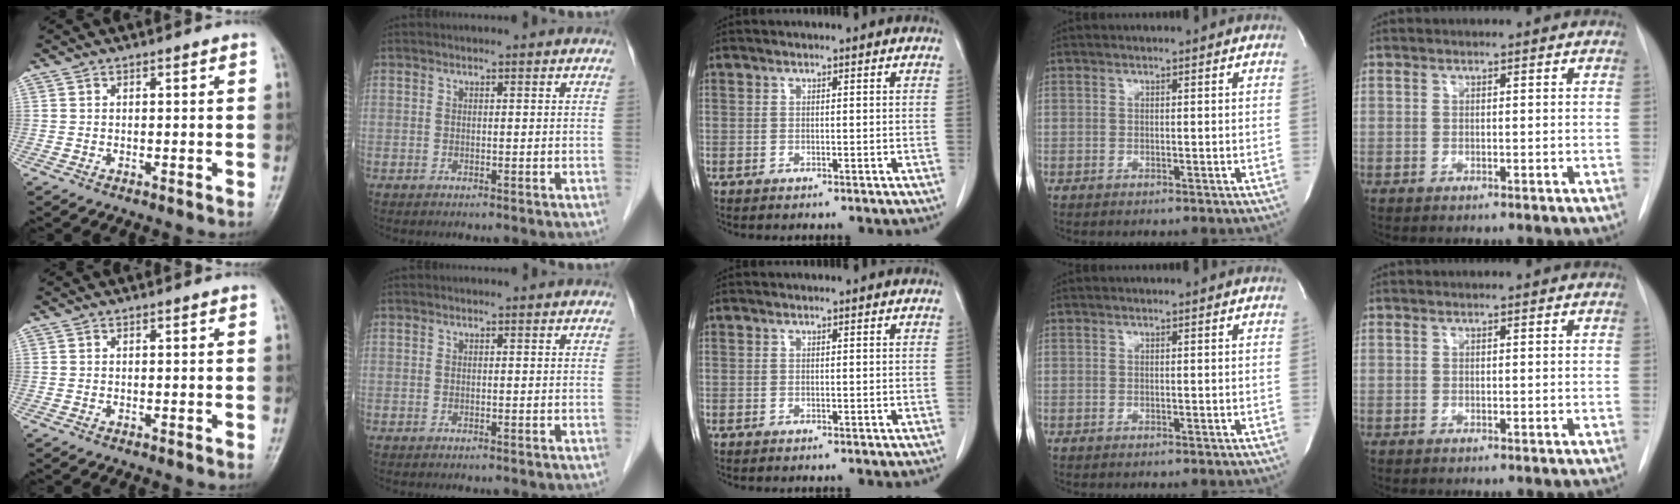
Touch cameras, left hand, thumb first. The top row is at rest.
{}